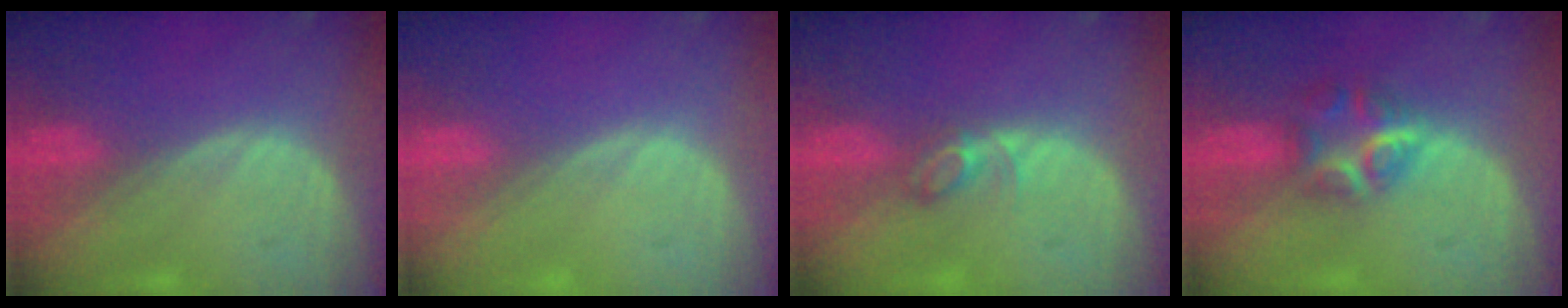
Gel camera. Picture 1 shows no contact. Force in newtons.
{"total": 0.0}
{"total": 2.5, "press": 2.5, "slide": 0.4}
{"total": 6.0, "press": 5.5, "slide": 2.5}